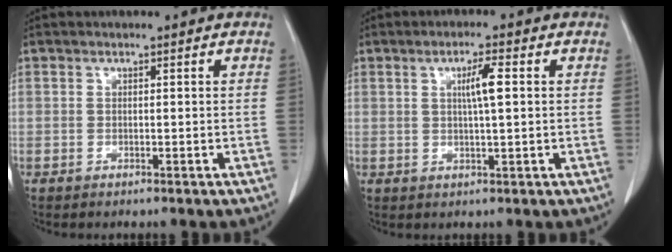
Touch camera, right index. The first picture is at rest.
{"total": 3.9, "force": [0.9, 0.1, 3.8], "torque": [-0.065, 0.001, 0.013]}